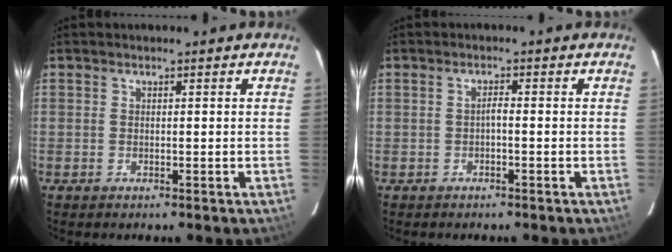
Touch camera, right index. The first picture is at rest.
{"total": 1.0, "force": [-0.5, 0.2, 0.8], "torque": [-0.016, 0.006, -0.010]}